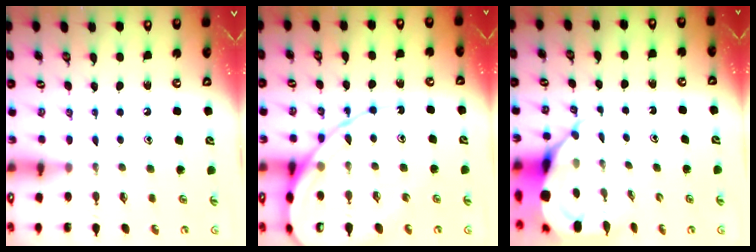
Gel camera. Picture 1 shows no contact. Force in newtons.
{"total": 14.7, "press": 14.6, "slide": 1.5}
{"total": 7.2, "press": 7.1, "slide": 0.9}